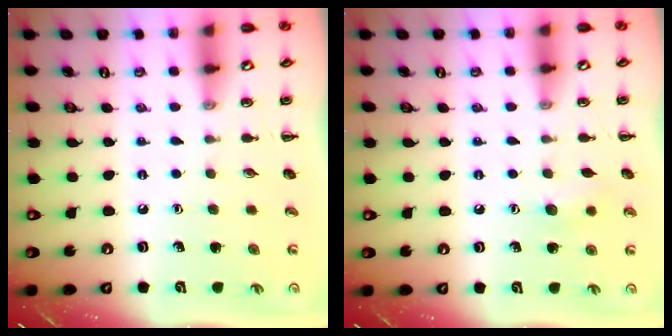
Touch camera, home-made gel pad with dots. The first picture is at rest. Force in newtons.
{"total": 5.7, "press": 5.5, "slide": 1.5}